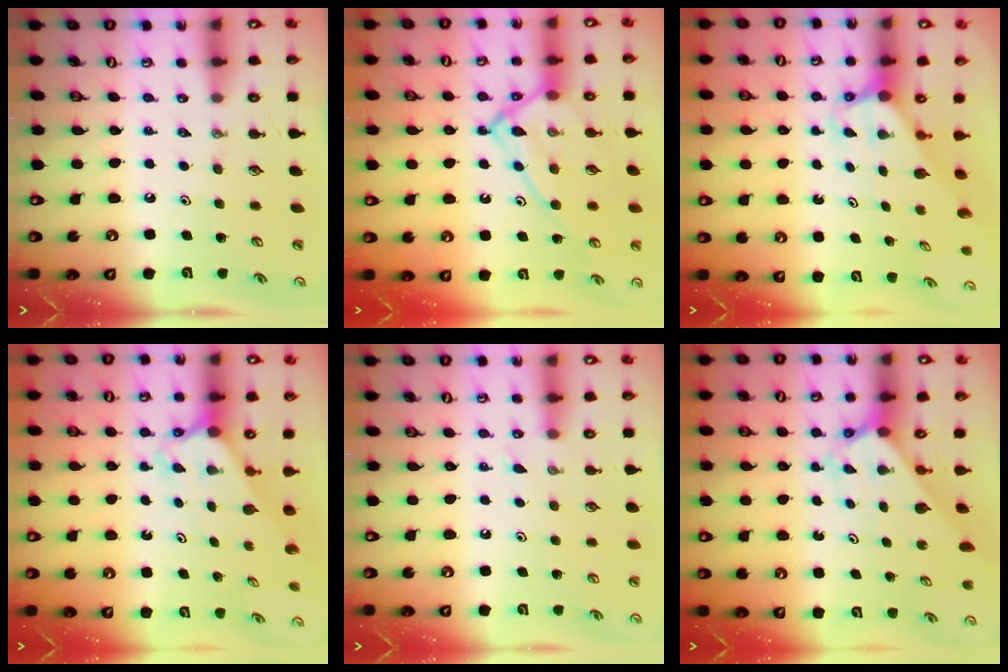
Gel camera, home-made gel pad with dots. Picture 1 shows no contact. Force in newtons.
{"total": 15.3, "press": 15.2, "slide": 1.5}
{"total": 2.3, "press": 2.3, "slide": 0.1}
{"total": 2.4, "press": 2.4, "slide": 0.2}
{"total": 2.9, "press": 2.8, "slide": 0.4}
{"total": 2.2, "press": 2.2, "slide": 0.2}